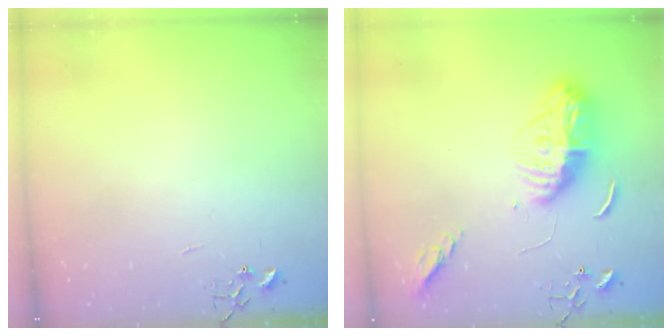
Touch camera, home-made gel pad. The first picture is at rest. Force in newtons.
{"total": 15.6, "press": 15.5, "slide": 1.6}